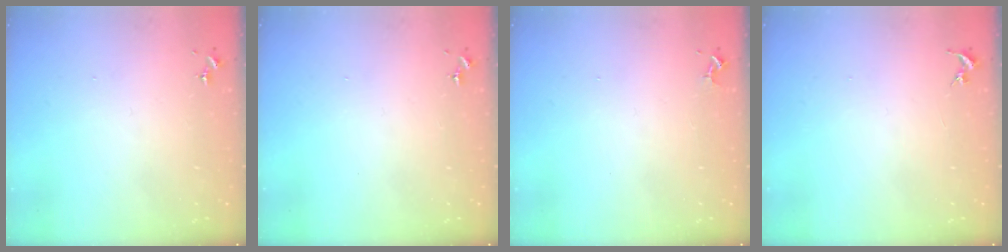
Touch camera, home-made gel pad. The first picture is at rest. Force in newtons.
{"total": 0.0}
{"total": 3.1, "press": 3.1, "slide": 0.4}
{"total": 0.0}